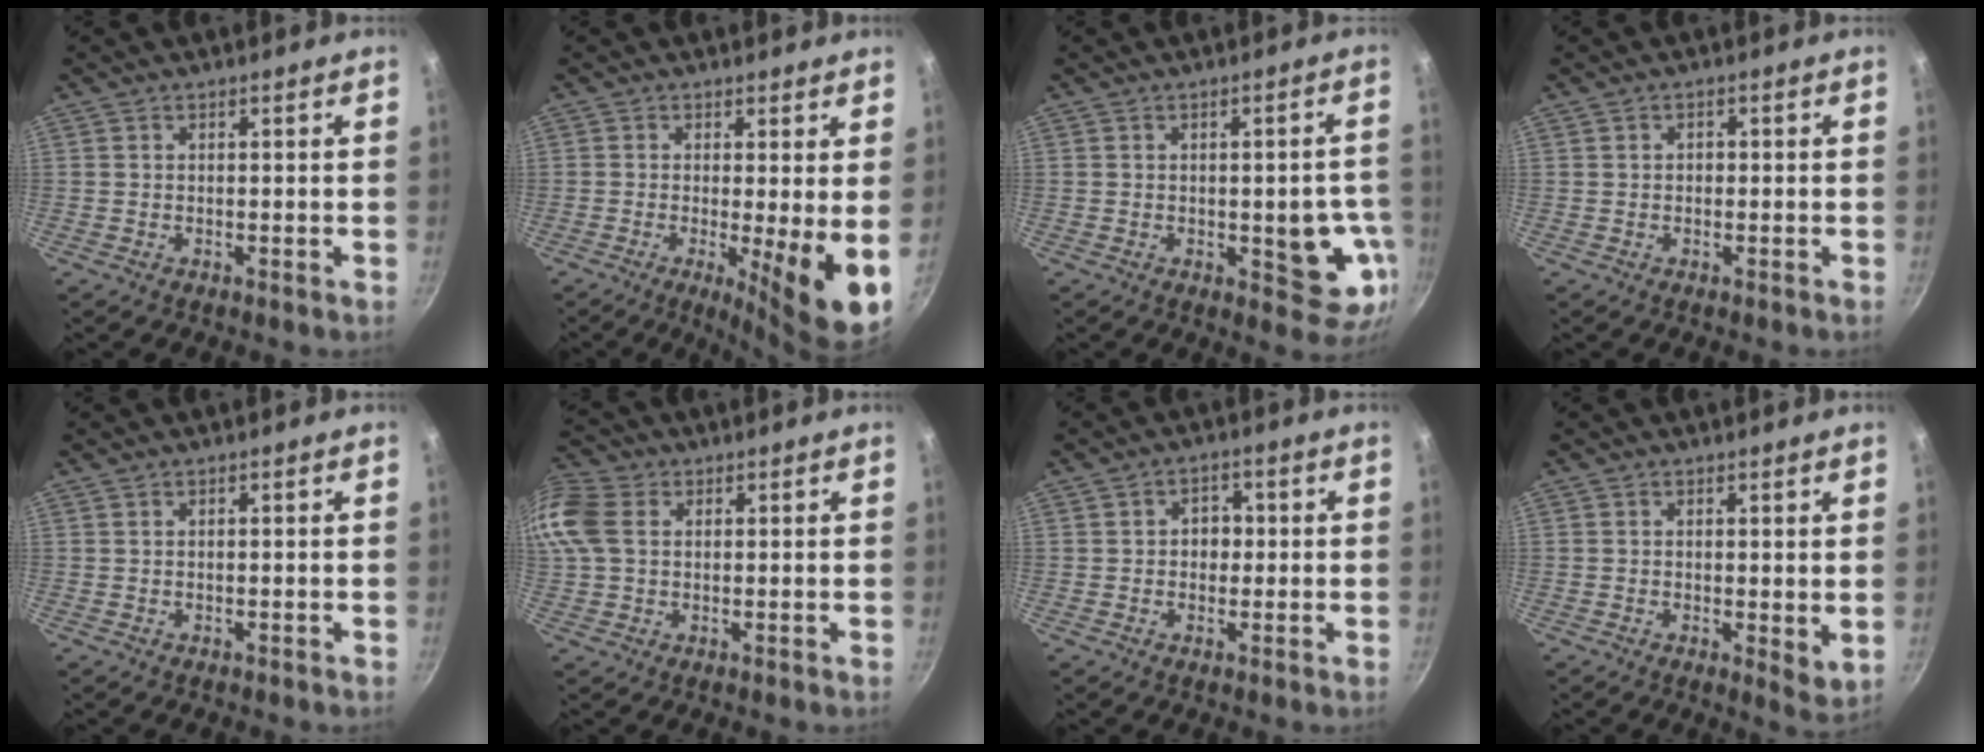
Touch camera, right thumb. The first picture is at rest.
{"total": 9.9, "force": [-1.0, 1.7, 9.7], "torque": [-0.136, -0.023, -0.014]}
{"total": 10.4, "force": [-2.0, 4.6, 9.1], "torque": [-0.067, 0.004, -0.022]}
{"total": 1.1, "force": [-0.1, 1.0, 0.6], "torque": [-0.005, 0.004, -0.003]}
{"total": 0.0}
{"total": 9.7, "force": [1.8, 7.3, 6.2], "torque": [-0.129, 0.013, 0.021]}
{"total": 3.9, "force": [0.0, 3.2, 2.1], "torque": [-0.004, 0.006, -0.003]}
{"total": 3.9, "force": [0.5, 1.8, 3.5], "torque": [-0.051, -0.011, 0.008]}